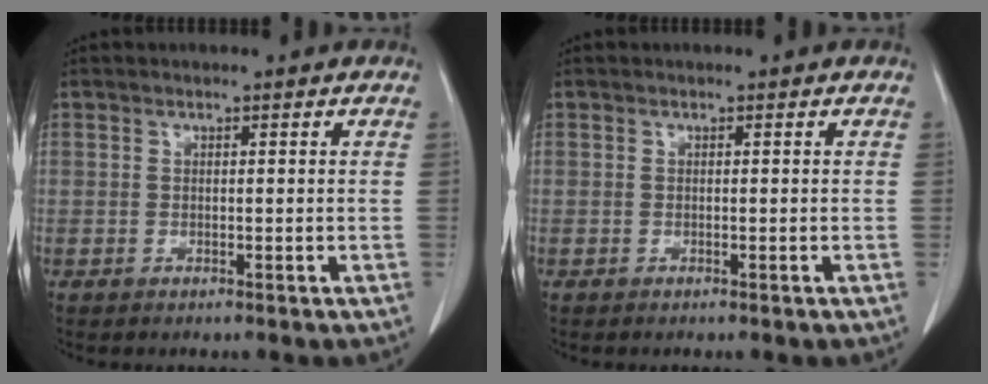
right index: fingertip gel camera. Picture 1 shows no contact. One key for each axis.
{"total": 0.0}